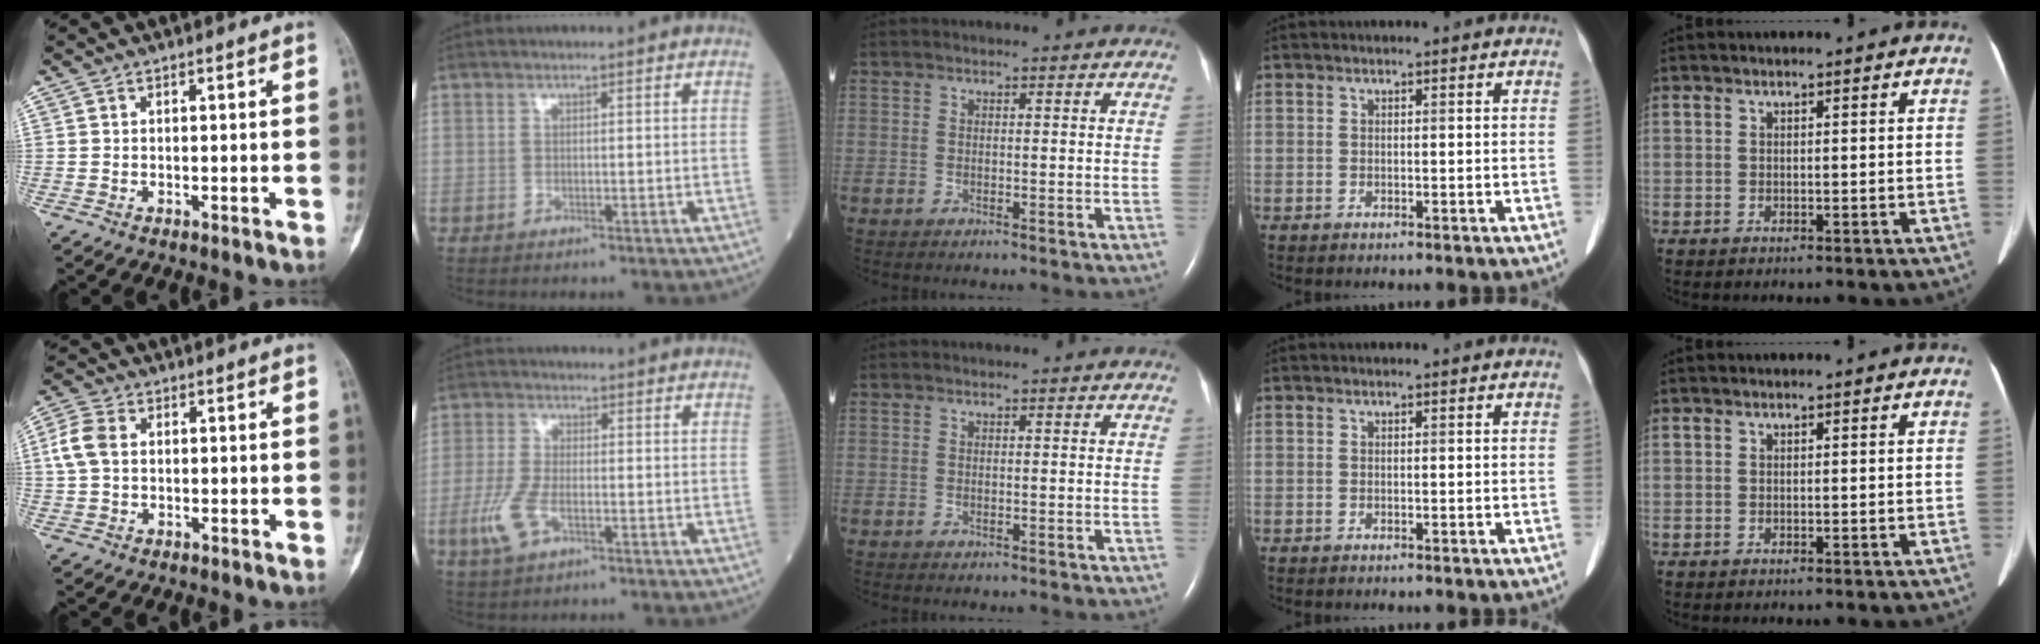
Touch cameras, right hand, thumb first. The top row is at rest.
{"thumb": {"total": 5.6, "force": [0.6, 4.0, 3.9], "torque": [-0.095, 0.014, 0.009]}, "index": {"total": 5.8, "force": [-2.2, 2.2, 4.9], "torque": [-0.123, -0.008, -0.042]}}